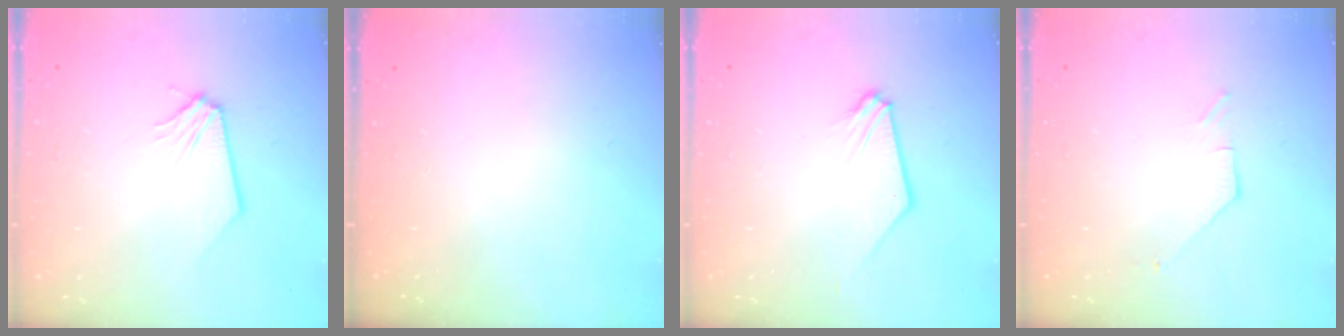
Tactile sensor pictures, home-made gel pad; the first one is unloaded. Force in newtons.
{"total": 0.0}
{"total": 0.0}
{"total": 0.7, "press": 0.7, "slide": 0.2}